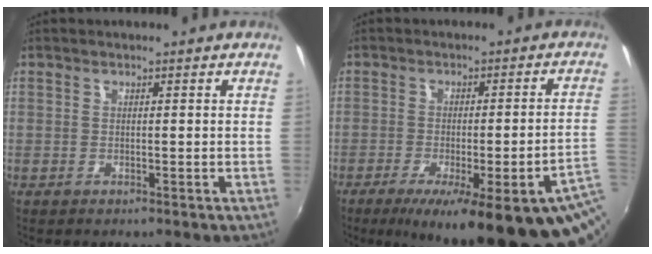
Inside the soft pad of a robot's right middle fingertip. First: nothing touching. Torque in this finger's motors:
{"motor_torque": [1.35, -0.79, 0.55, 0.21]}